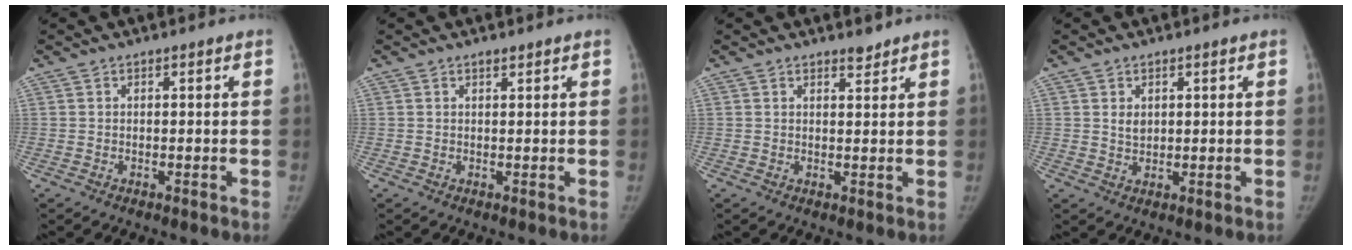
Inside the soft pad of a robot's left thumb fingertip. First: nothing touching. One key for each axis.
{"total": 0.7, "fx": 0.6, "fy": 0.2, "fz": 0.3, "tx": -0.006, "ty": -0.004, "tz": 0.010}
{"total": 1.7, "fx": 1.6, "fy": 0.5, "fz": 0.5, "tx": 0.003, "ty": -0.013, "tz": 0.022}
{"total": 2.2, "fx": 0.8, "fy": 1.6, "fz": 1.3, "tx": -0.013, "ty": -0.007, "tz": 0.018}